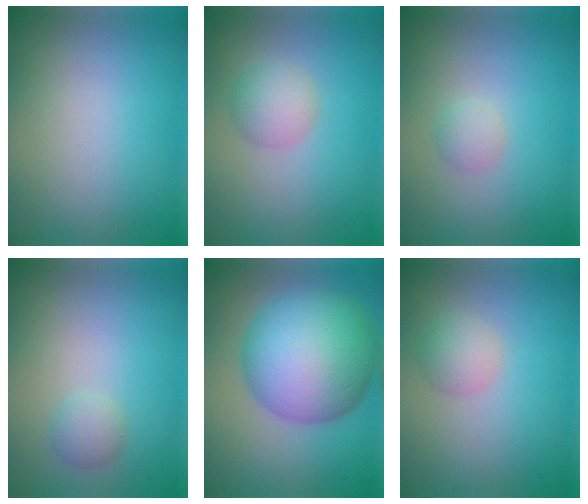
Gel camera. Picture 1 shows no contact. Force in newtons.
{"total": 2.5, "press": 2.5, "slide": 0.1}
{"total": 1.2, "press": 1.2, "slide": 0.0}
{"total": 1.3, "press": 1.3, "slide": 0.2}
{"total": 12.8, "press": 12.8, "slide": 0.1}
{"total": 2.0, "press": 2.0, "slide": 0.0}